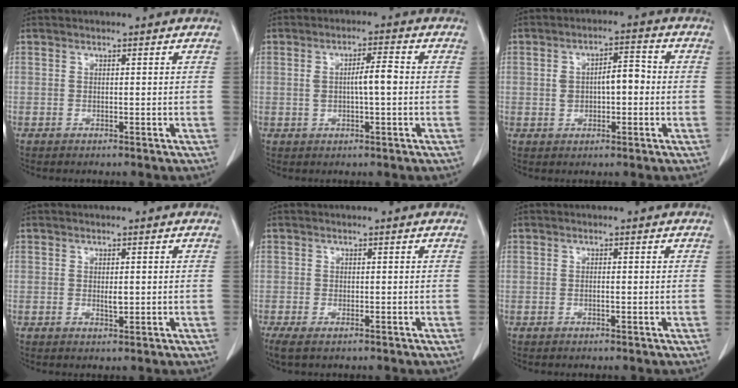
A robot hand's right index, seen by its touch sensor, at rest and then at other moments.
{"total": 4.4, "force": [0.0, 0.7, 4.3], "torque": [-0.074, 0.009, 0.000]}
{"total": 6.0, "force": [0.0, 2.8, 5.3], "torque": [-0.093, 0.025, 0.000]}
{"total": 1.4, "force": [0.0, 0.5, 1.3], "torque": [-0.024, -0.003, 0.002]}
{"total": 3.6, "force": [-2.3, 1.3, 2.4], "torque": [-0.045, -0.009, -0.035]}
{"total": 0.6, "force": [-0.1, 0.1, 0.6], "torque": [-0.011, 0.000, -0.002]}